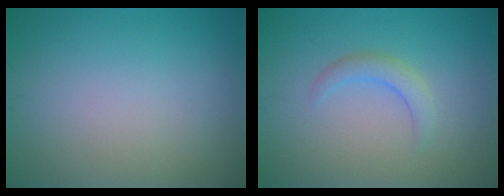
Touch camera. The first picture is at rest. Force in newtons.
{"total": 2.0, "press": 2.0, "slide": 0.3}